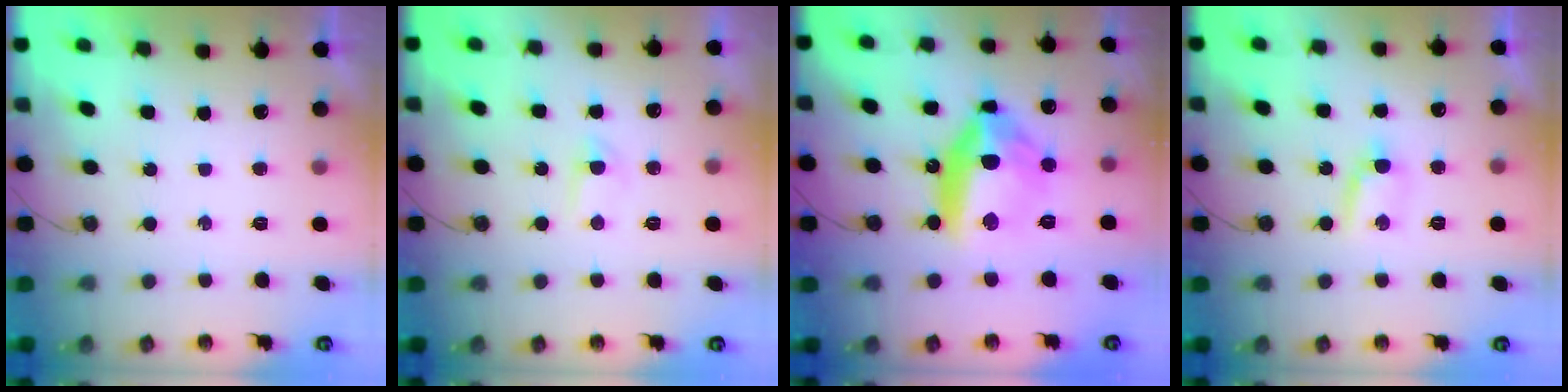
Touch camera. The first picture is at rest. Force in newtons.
{"total": 3.3, "press": 3.3, "slide": 0.5}
{"total": 14.7, "press": 14.6, "slide": 2.0}
{"total": 3.7, "press": 3.7, "slide": 0.4}